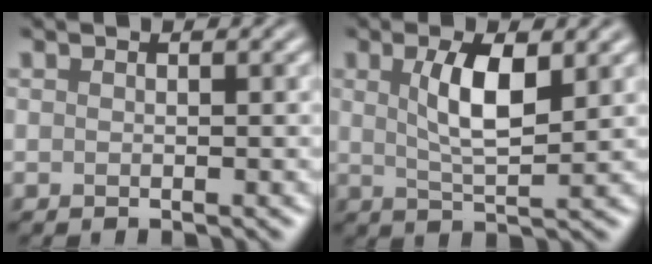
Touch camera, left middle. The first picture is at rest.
{"total": 4.6, "force": [1.4, 1.4, 4.2], "torque": [-0.081, 0.001, 0.025]}